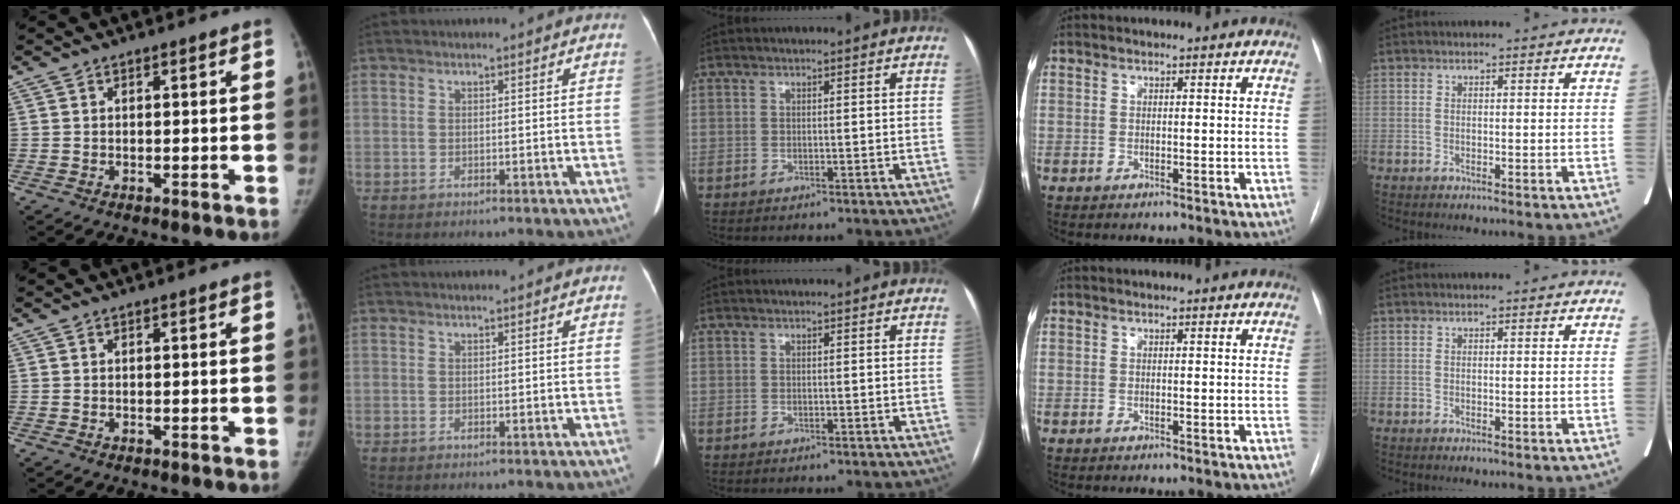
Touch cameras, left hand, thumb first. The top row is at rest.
{}